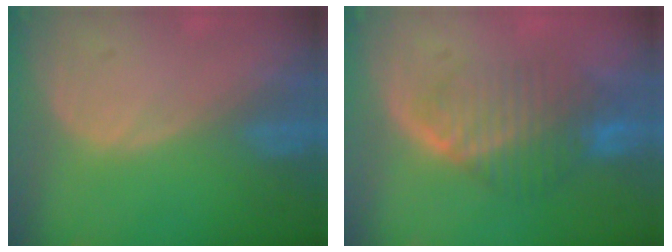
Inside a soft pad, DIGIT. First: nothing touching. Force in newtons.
{"total": 8.2, "press": 7.2, "slide": 3.8}